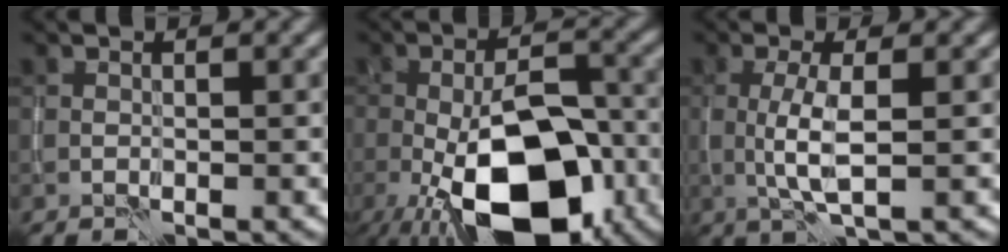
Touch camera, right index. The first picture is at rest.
{"total": 14.4, "force": [-6.3, 6.6, 11.1], "torque": [-0.171, -0.011, -0.105]}
{"total": 3.6, "force": [-0.2, 0.8, 3.5], "torque": [-0.079, -0.003, -0.002]}